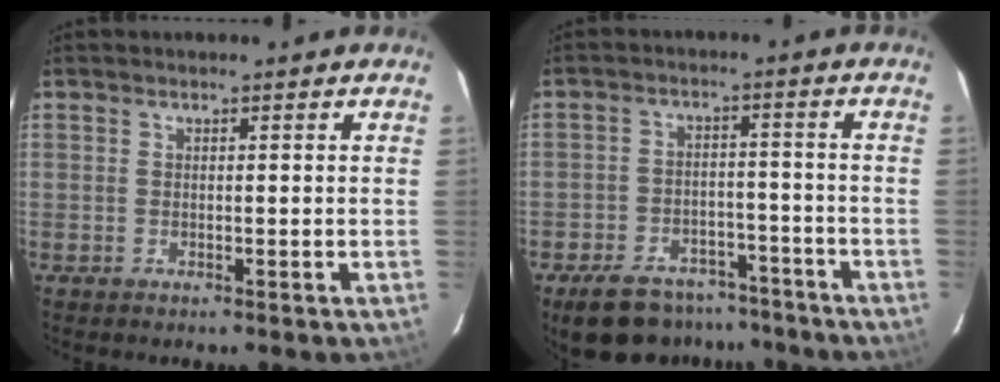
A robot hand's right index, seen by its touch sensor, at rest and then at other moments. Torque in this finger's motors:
{"motor_torque": [1.10, -1.03, 0.41, 0.07]}